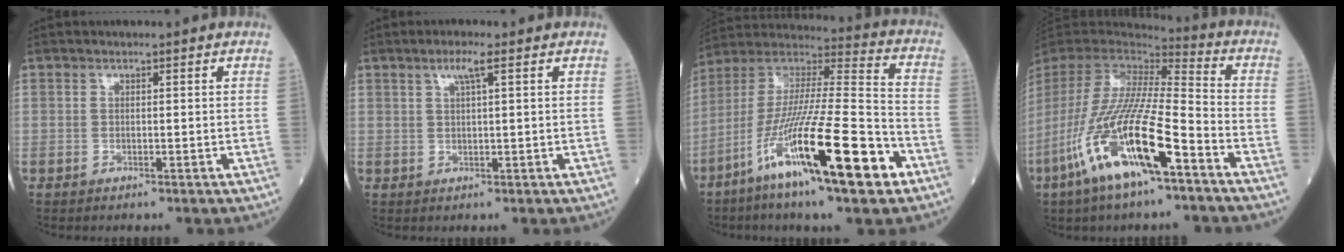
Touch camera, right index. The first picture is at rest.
{"total": 2.6, "force": [1.4, -0.1, 2.2], "torque": [-0.049, 0.005, 0.028]}
{"total": 23.1, "force": [-10.9, 2.0, 20.3], "torque": [-0.376, -0.047, -0.194]}
{"total": 20.8, "force": [-10.5, 3.2, 17.6], "torque": [-0.393, -0.050, -0.201]}